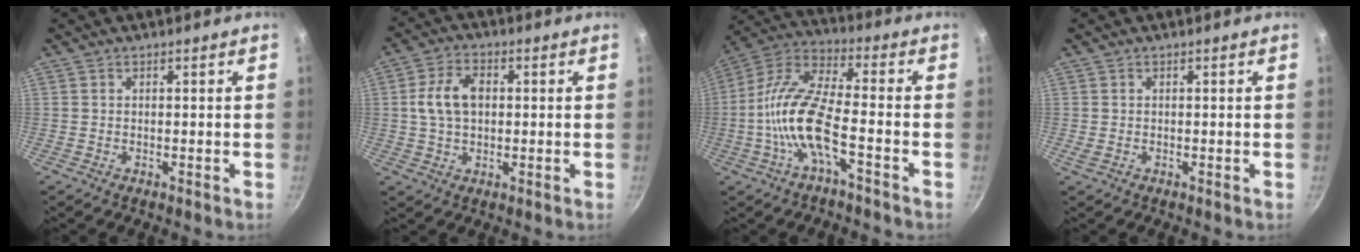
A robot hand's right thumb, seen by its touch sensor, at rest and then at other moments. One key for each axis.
{"total": 8.2, "fx": 0.9, "fy": 5.3, "fz": 6.2, "tx": -0.112, "ty": 0.014, "tz": 0.016}
{"total": 14.1, "fx": -3.9, "fy": 4.5, "fz": 12.8, "tx": -0.279, "ty": 0.044, "tz": -0.078}
{"total": 0.9, "fx": -0.1, "fy": 0.6, "fz": 0.7, "tx": -0.019, "ty": -0.001, "tz": 0.002}